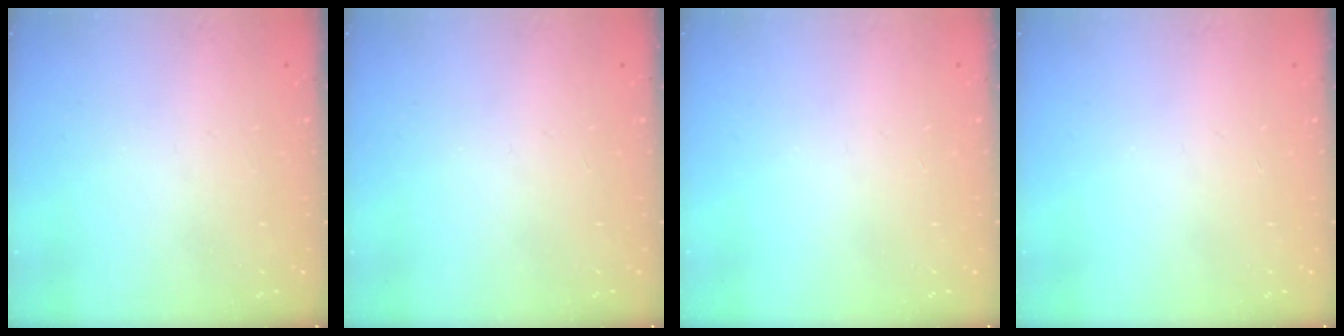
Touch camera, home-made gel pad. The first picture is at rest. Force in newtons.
{"total": 0.0}
{"total": 0.0}
{"total": 0.0}